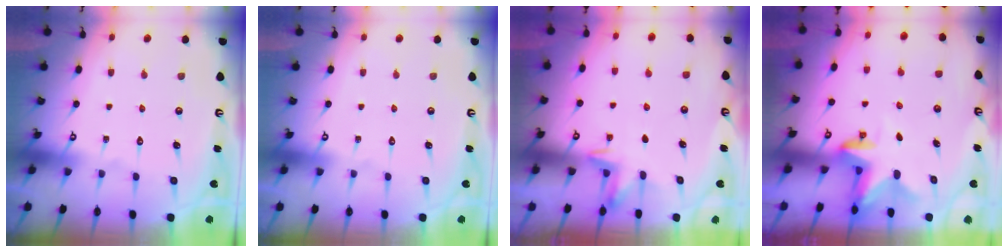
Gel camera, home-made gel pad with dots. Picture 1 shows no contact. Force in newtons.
{"total": 0.0}
{"total": 4.6, "press": 4.6, "slide": 0.6}
{"total": 2.7, "press": 2.6, "slide": 0.5}